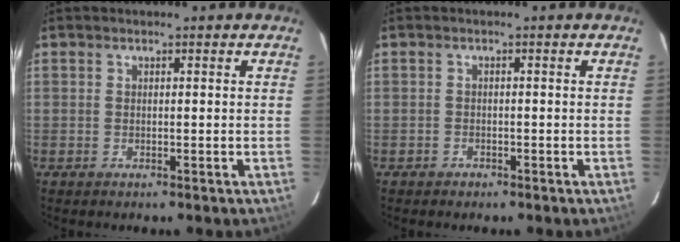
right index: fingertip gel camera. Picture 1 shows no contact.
{"total": 1.2, "force": [-0.9, 0.8, 0.0], "torque": [-0.004, 0.005, -0.014]}